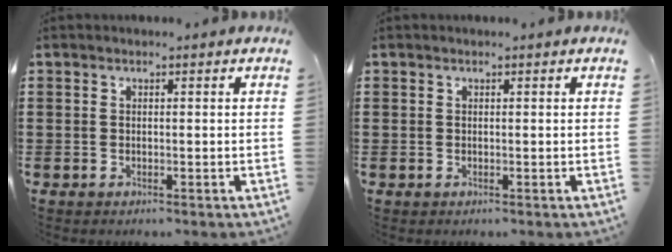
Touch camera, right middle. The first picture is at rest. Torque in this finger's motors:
{"motor_torque": [0.00, 0.00, 0.00, -0.01]}